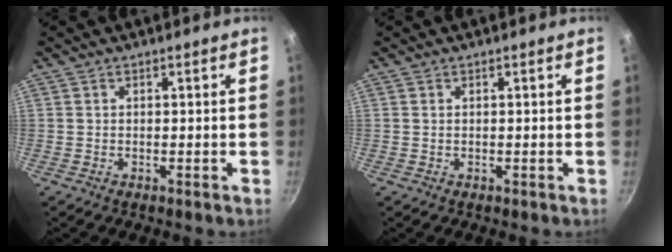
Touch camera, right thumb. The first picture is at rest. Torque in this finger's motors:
{"motor_torque": [-0.09, 0.30, 0.07, -0.12, 0.03]}